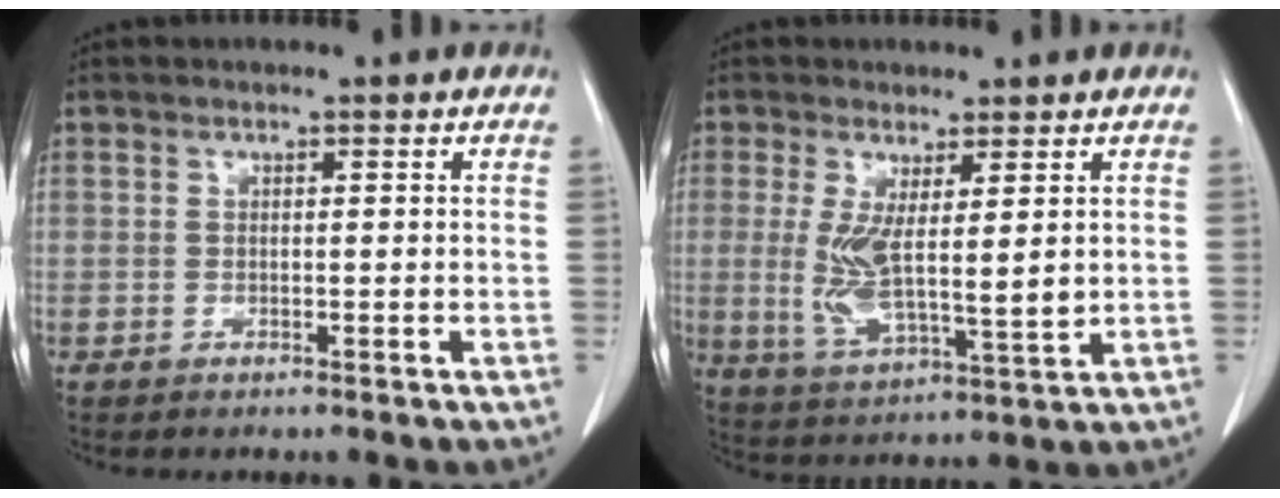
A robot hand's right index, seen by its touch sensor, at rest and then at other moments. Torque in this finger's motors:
{"motor_torque": [0.15, 0.34, 0.15, 0.13]}